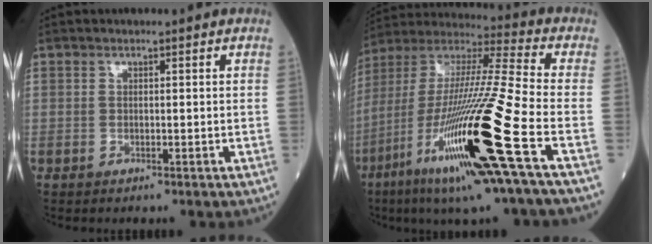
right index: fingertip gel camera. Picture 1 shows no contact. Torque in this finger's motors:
{"motor_torque": [1.11, -0.78, 1.05, 0.21]}